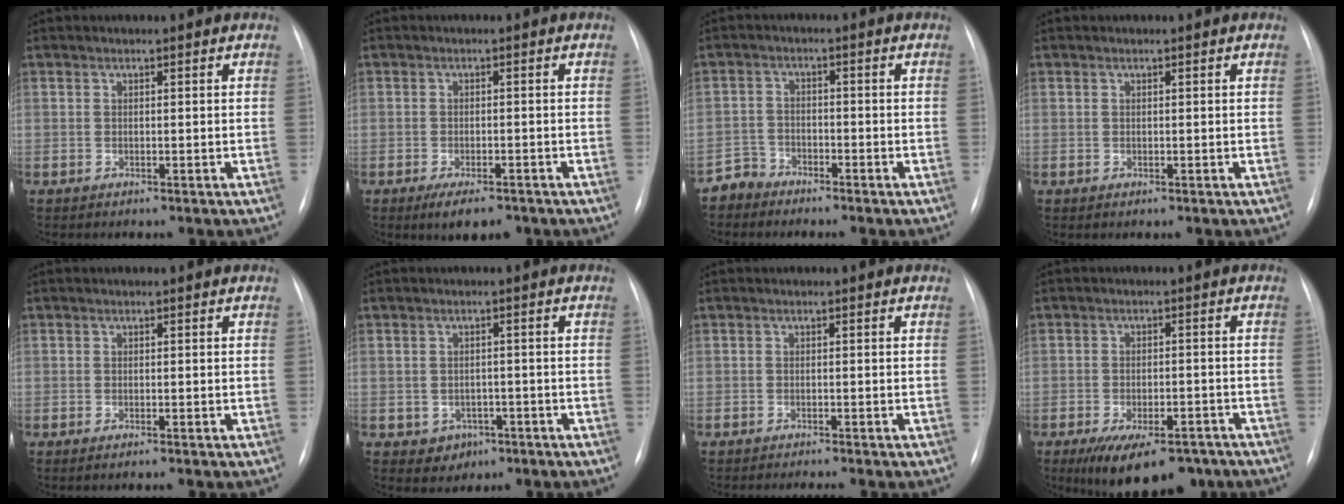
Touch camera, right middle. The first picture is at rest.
{"total": 4.8, "force": [-3.4, 1.6, 2.9], "torque": [-0.048, -0.007, -0.047]}
{"total": 3.1, "force": [-2.8, 1.2, -0.7], "torque": [0.016, 0.000, -0.056]}
{"total": 0.0}
{"total": 0.9, "force": [-0.7, -0.1, 0.6], "torque": [-0.011, -0.001, -0.010]}
{"total": 3.2, "force": [-1.5, 2.8, 0.8], "torque": [-0.009, 0.008, -0.008]}
{"total": 1.9, "force": [-1.6, -0.4, 0.9], "torque": [-0.008, 0.000, -0.023]}
{"total": 12.1, "force": [-9.0, 4.8, 6.6], "torque": [-0.100, -0.004, -0.128]}